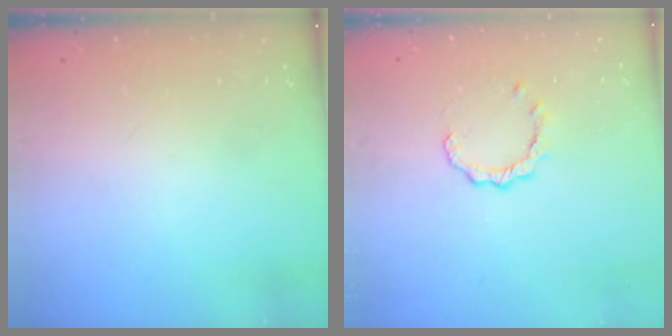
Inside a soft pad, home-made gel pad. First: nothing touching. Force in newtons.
{"total": 2.6, "press": 2.6, "slide": 0.2}